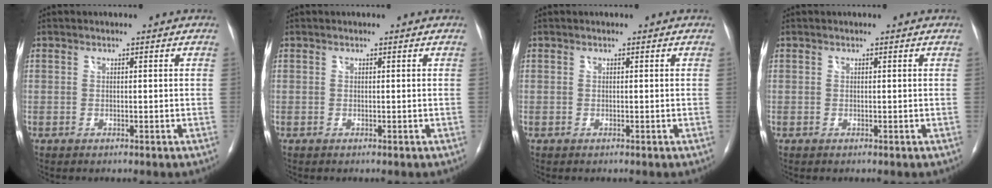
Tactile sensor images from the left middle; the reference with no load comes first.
{"total": 0.0}
{"total": 0.0}
{"total": 0.0}